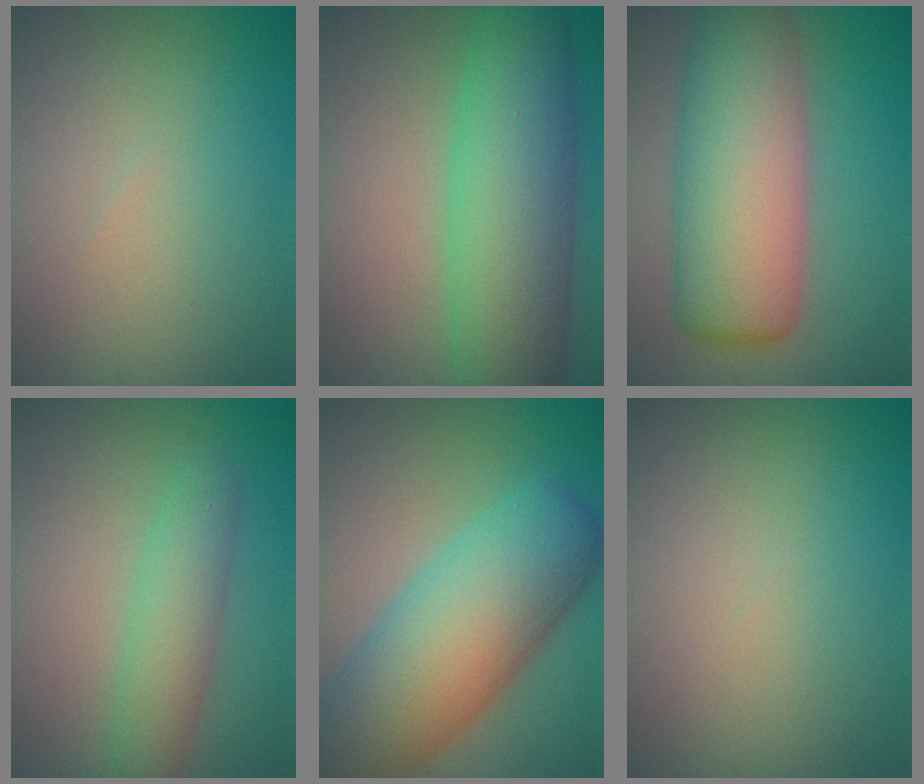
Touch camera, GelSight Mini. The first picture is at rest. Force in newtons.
{"total": 9.9, "press": 9.9, "slide": 0.3}
{"total": 10.6, "press": 10.6, "slide": 0.6}
{"total": 3.6, "press": 3.6, "slide": 0.1}
{"total": 11.8, "press": 11.8, "slide": 0.4}
{"total": 0.0}